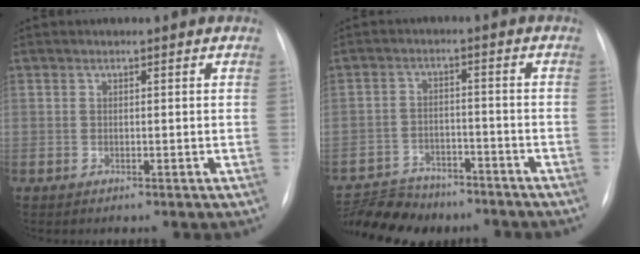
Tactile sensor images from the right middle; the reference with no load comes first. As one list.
[{"total": 11.6, "force": [-10.2, 4.6, 2.7], "torque": [-0.050, 0.009, -0.150]}]